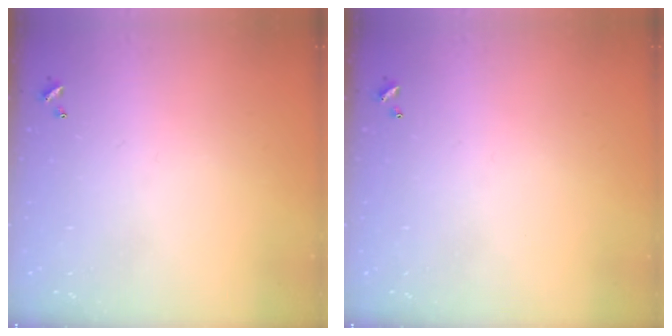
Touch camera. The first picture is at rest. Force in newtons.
{"total": 0.0}